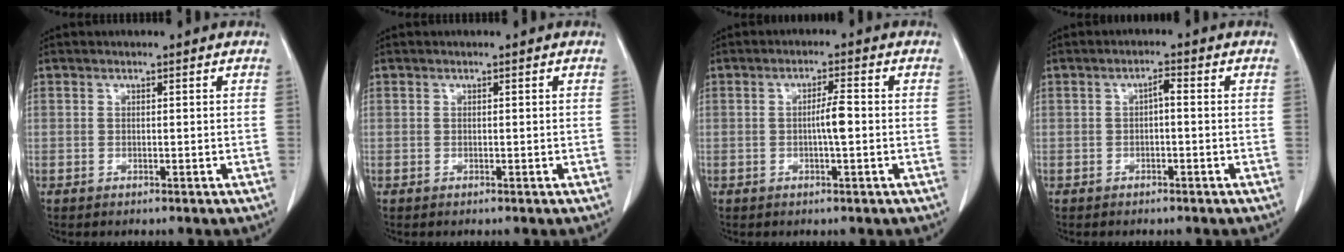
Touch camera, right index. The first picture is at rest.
{"total": 0.0}
{"total": 3.2, "force": [-0.3, 0.1, 3.2], "torque": [-0.055, 0.000, -0.007]}
{"total": 1.6, "force": [-0.1, 0.4, 1.6], "torque": [-0.026, 0.005, -0.003]}